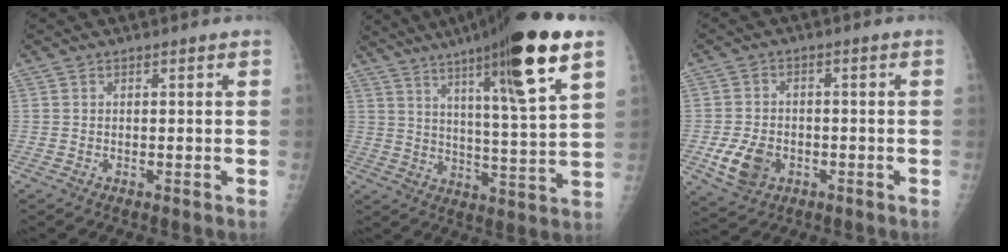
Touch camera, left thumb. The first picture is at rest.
{"total": 19.9, "force": [11.3, 1.6, 16.3], "torque": [-0.240, -0.047, 0.173]}
{"total": 7.6, "force": [-2.4, 5.7, 4.5], "torque": [-0.077, 0.005, -0.038]}